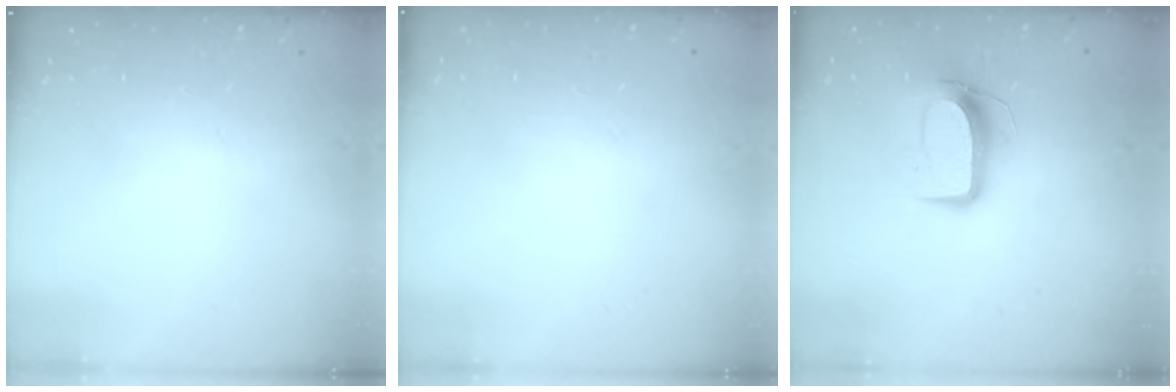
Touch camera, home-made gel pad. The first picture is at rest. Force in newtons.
{"total": 0.5, "press": 0.5, "slide": 0.1}
{"total": 9.7, "press": 9.7, "slide": 0.4}